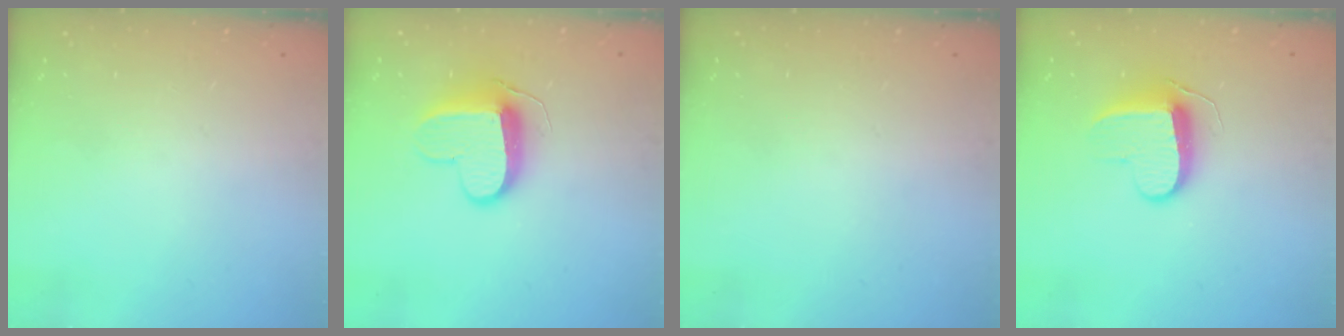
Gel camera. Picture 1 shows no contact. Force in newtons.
{"total": 10.3, "press": 10.2, "slide": 0.5}
{"total": 0.0}
{"total": 9.4, "press": 9.4, "slide": 0.5}